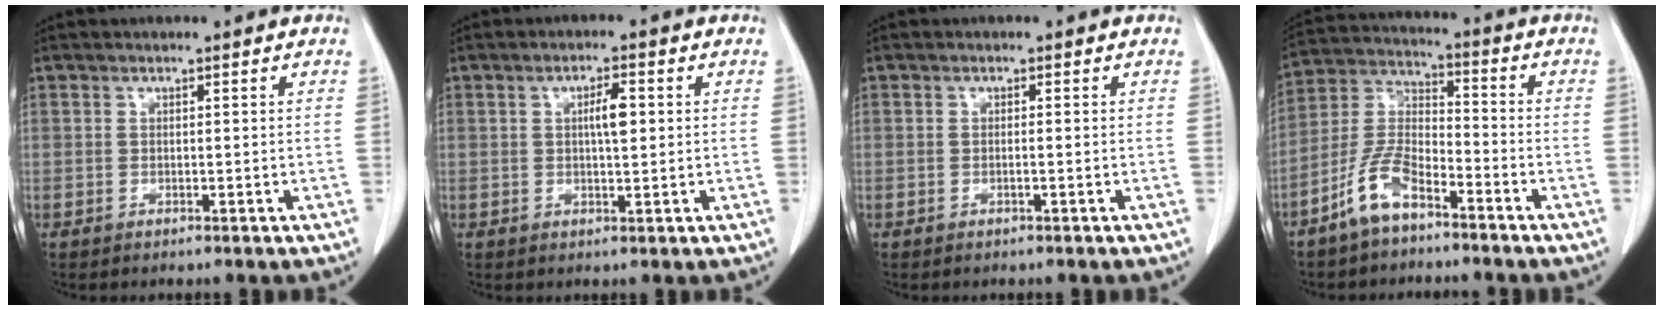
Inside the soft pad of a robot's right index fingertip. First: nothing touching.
{"total": 3.5, "force": [0.6, 0.8, 3.3], "torque": [-0.057, 0.003, 0.010]}
{"total": 0.5, "force": [-0.2, -0.2, 0.4], "torque": [-0.009, 0.000, -0.003]}
{"total": 8.8, "force": [-6.0, 3.1, 5.7], "torque": [-0.132, 0.002, -0.124]}